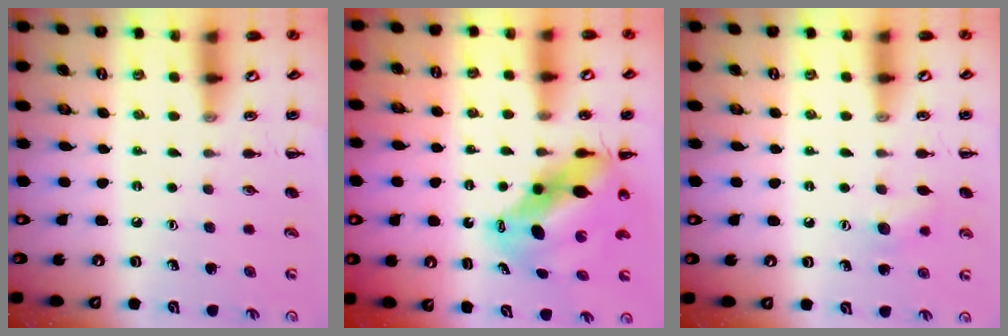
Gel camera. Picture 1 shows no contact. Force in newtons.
{"total": 9.9, "press": 9.6, "slide": 2.6}
{"total": 7.0, "press": 6.8, "slide": 1.7}